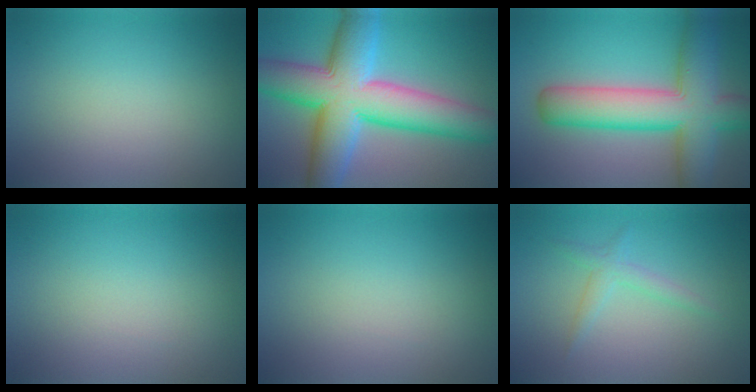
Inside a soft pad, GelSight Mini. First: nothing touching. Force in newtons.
{"total": 13.0, "press": 13.0, "slide": 0.2}
{"total": 9.9, "press": 9.9, "slide": 0.6}
{"total": 0.0}
{"total": 0.0}
{"total": 1.6, "press": 1.6, "slide": 0.1}